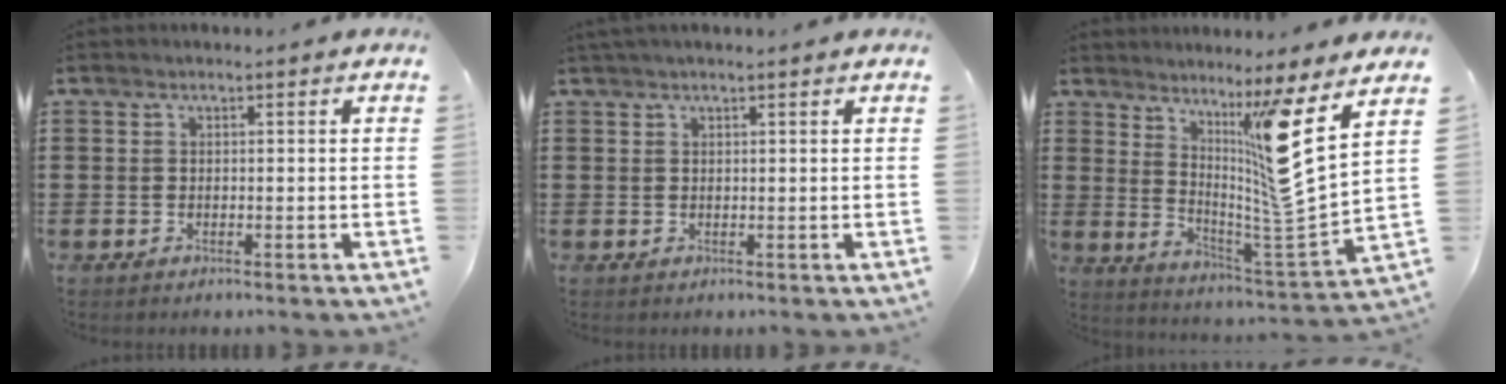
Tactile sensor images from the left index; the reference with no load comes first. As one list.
[{"total": 0.8, "force": [0.6, 0.1, 0.5], "torque": [-0.011, 0.000, 0.012]}, {"total": 10.7, "force": [5.9, -1.4, 8.9], "torque": [-0.151, -0.069, 0.080]}]